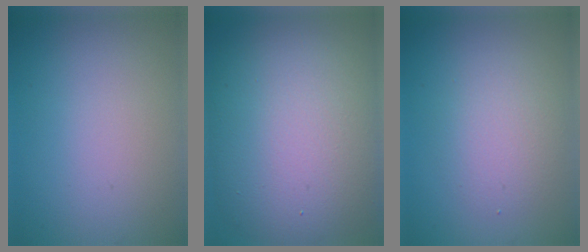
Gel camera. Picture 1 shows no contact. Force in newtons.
{"total": 13.4, "press": 13.4, "slide": 1.0}
{"total": 2.9, "press": 2.9, "slide": 0.2}